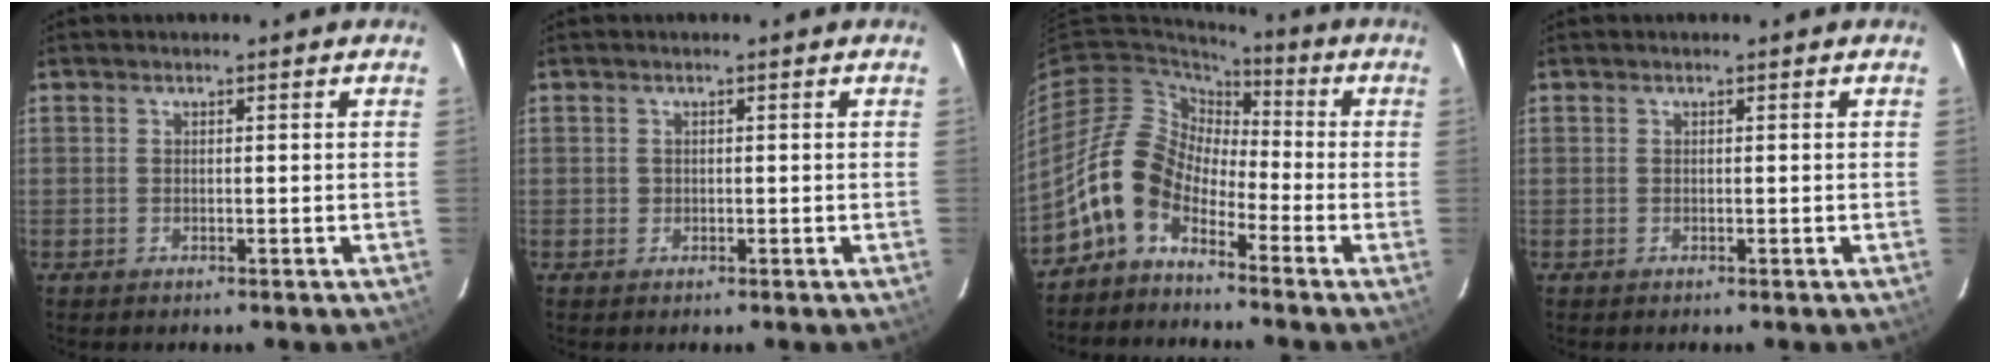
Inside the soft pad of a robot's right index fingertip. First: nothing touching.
{"total": 0.5, "force": [0.0, 0.5, 0.0], "torque": [0.003, 0.000, 0.000]}
{"total": 10.6, "force": [-6.1, 6.5, 5.8], "torque": [-0.115, 0.020, -0.133]}
{"total": 0.0}